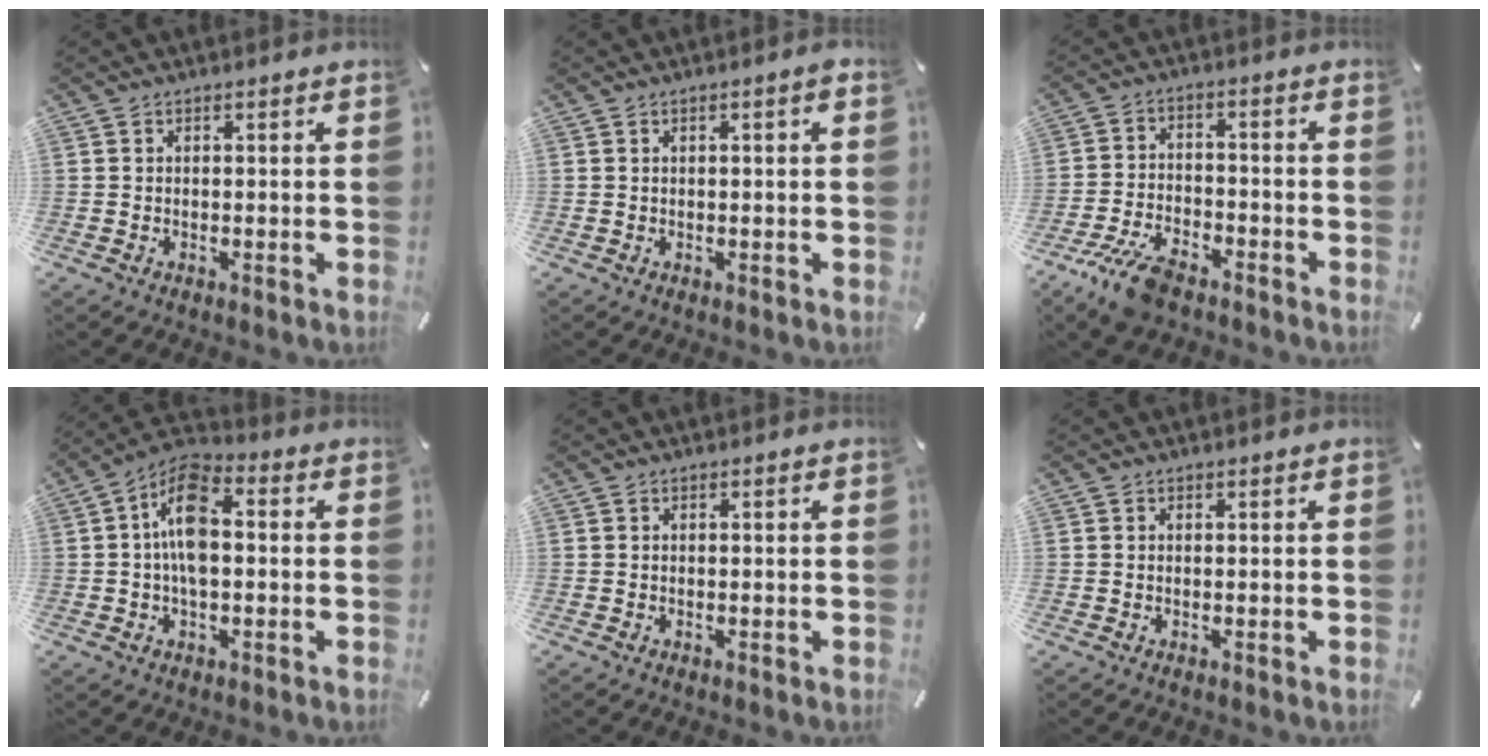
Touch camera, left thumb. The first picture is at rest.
{"total": 1.8, "force": [0.2, 0.3, 1.8], "torque": [-0.031, 0.001, 0.002]}
{"total": 9.3, "force": [-6.6, 3.7, 5.4], "torque": [-0.115, 0.027, -0.124]}
{"total": 10.7, "force": [-0.1, 5.7, 9.0], "torque": [-0.170, 0.012, 0.000]}
{"total": 0.0}
{"total": 0.0}